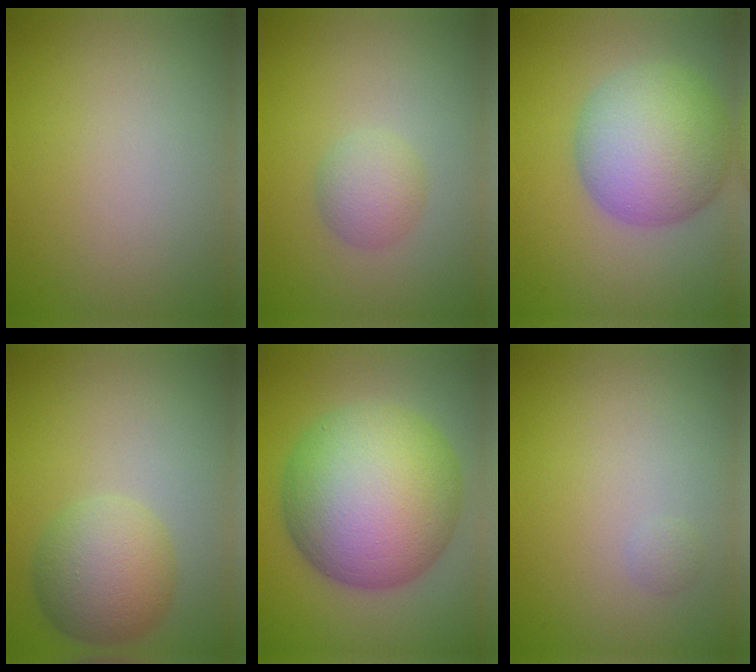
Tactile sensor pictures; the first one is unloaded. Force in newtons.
{"total": 2.3, "press": 2.3, "slide": 0.1}
{"total": 8.5, "press": 8.4, "slide": 0.3}
{"total": 5.5, "press": 5.5, "slide": 0.2}
{"total": 15.0, "press": 15.0, "slide": 0.3}
{"total": 0.6, "press": 0.6, "slide": 0.1}